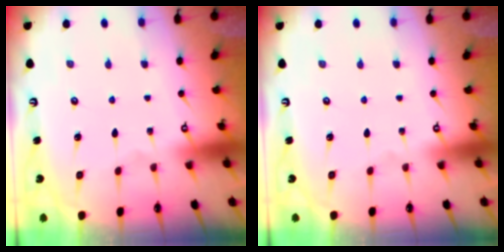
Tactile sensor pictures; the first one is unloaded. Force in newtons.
{"total": 0.0}